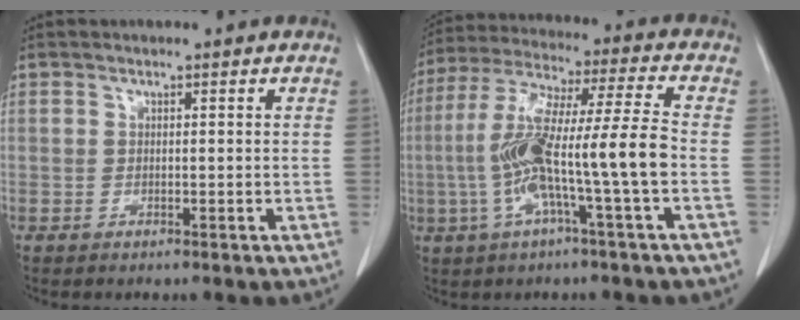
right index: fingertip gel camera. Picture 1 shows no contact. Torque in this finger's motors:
{"motor_torque": [1.66, -0.48, 0.76, 0.21]}